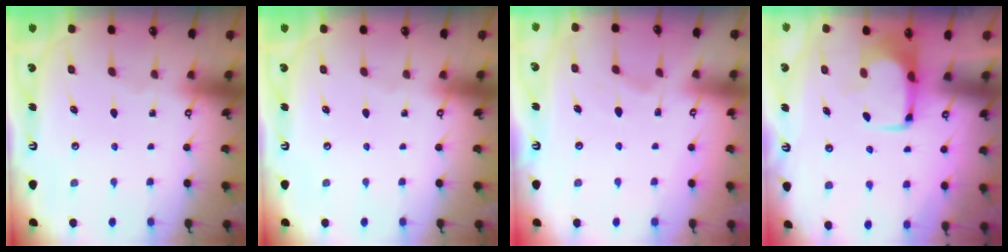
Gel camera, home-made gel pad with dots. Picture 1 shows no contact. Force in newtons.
{"total": 0.0}
{"total": 1.8, "press": 1.4, "slide": 1.2}
{"total": 1.8, "press": 1.7, "slide": 0.4}